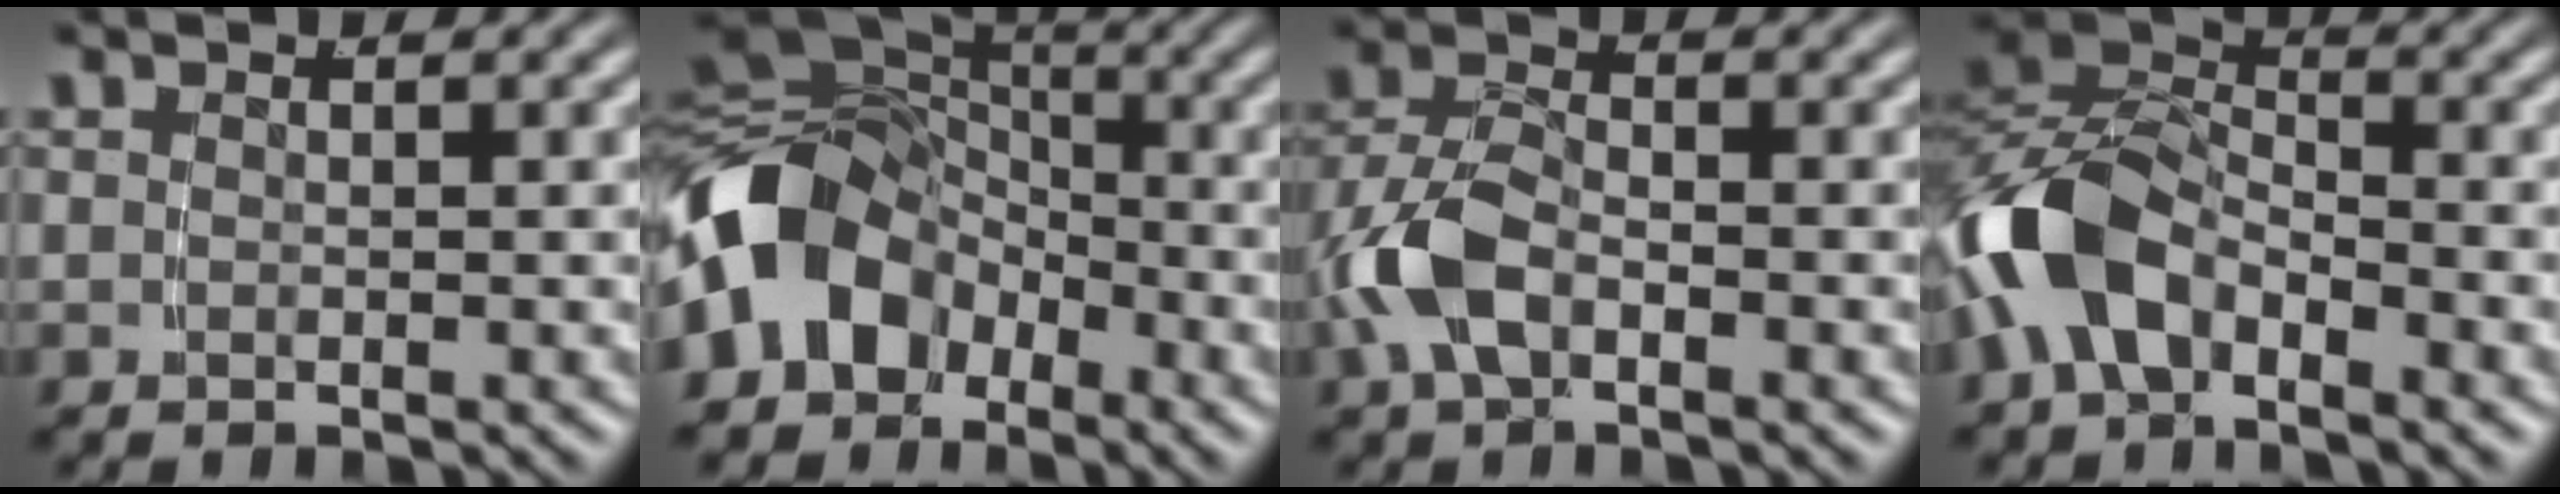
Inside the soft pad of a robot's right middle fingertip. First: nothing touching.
{"total": 9.0, "force": [-2.3, 7.1, 5.0], "torque": [-0.114, -0.012, -0.041]}
{"total": 3.8, "force": [-1.5, 2.1, 2.8], "torque": [-0.074, -0.008, -0.021]}
{"total": 6.0, "force": [-2.2, 4.1, 3.8], "torque": [-0.091, -0.002, -0.040]}